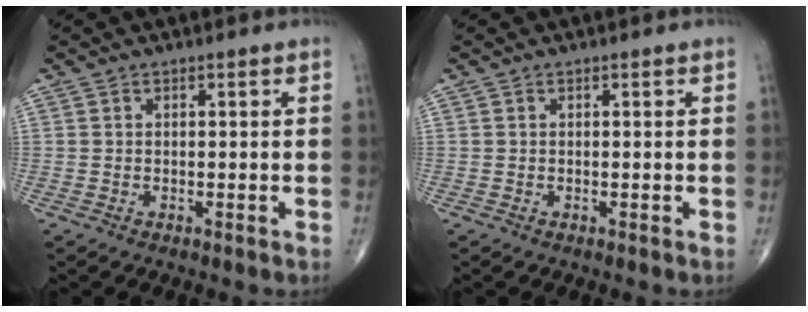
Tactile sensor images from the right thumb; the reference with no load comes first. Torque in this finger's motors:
{"motor_torque": [0.00, 0.00, -0.13, 0.13, 0.02]}